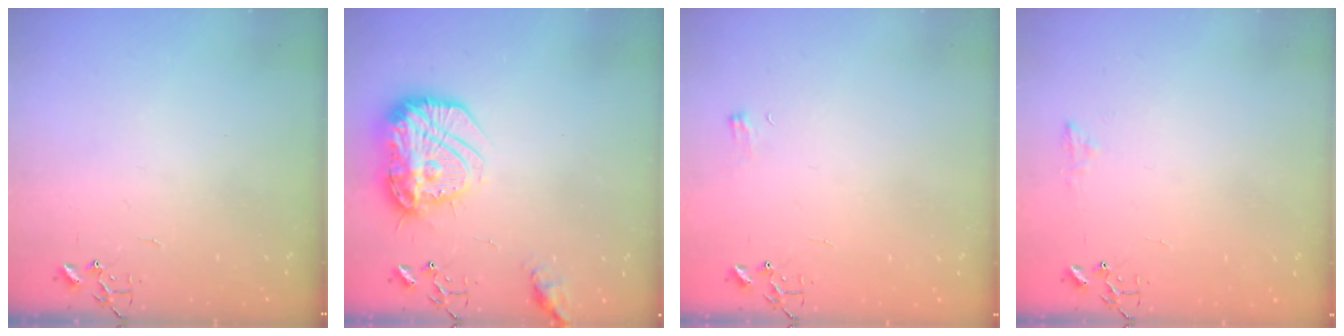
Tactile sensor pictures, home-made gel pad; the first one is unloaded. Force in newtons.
{"total": 19.3, "press": 19.2, "slide": 1.6}
{"total": 4.7, "press": 4.7, "slide": 0.5}
{"total": 6.9, "press": 6.8, "slide": 0.7}